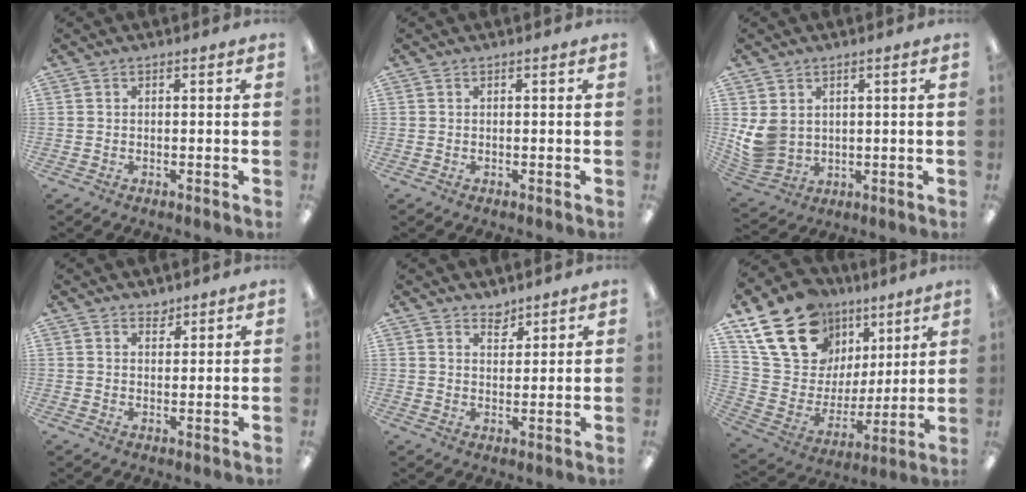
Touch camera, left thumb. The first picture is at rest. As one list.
[{"total": 0.0}, {"total": 7.4, "force": [1.8, 6.1, 3.6], "torque": [-0.086, -0.003, 0.039]}, {"total": 2.4, "force": [2.2, 1.1, 0.1], "torque": [0.012, -0.015, 0.038]}, {"total": 3.7, "force": [3.3, 1.5, 0.2], "torque": [0.013, -0.027, 0.060]}, {"total": 22.4, "force": [13.4, 15.2, 9.5], "torque": [-0.187, -0.057, 0.263]}]